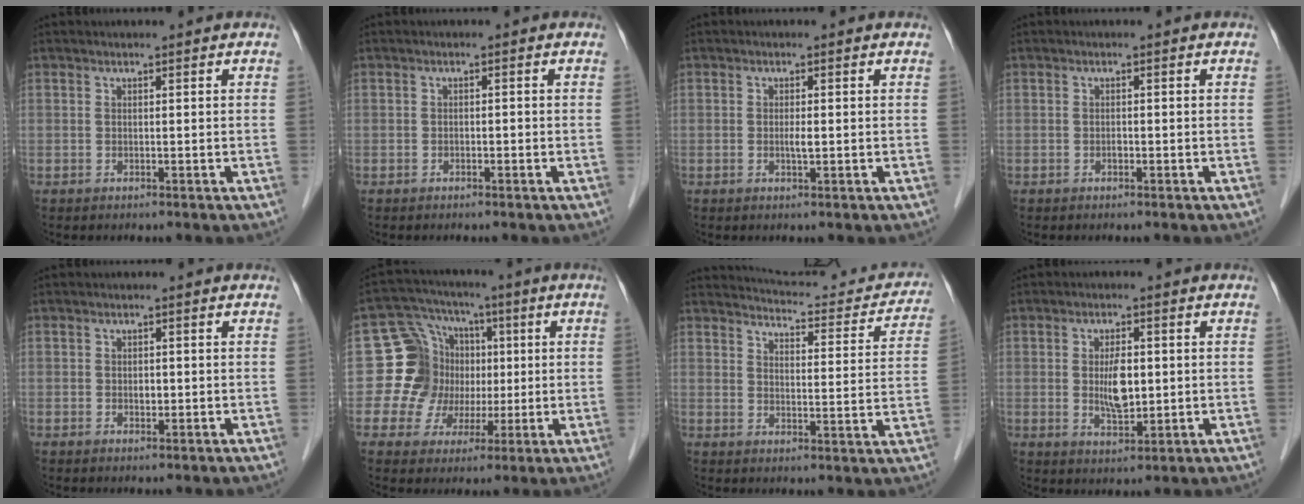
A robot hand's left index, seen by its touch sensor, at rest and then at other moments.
{"total": 0.6, "force": [-0.4, 0.3, 0.3], "torque": [-0.004, 0.000, -0.009]}
{"total": 1.2, "force": [-0.3, 0.3, 1.1], "torque": [-0.022, -0.005, -0.005]}
{"total": 0.6, "force": [-0.5, 0.3, 0.3], "torque": [-0.006, -0.002, -0.008]}
{"total": 1.2, "force": [-0.3, 0.9, 0.8], "torque": [-0.015, -0.002, -0.003]}
{"total": 10.7, "force": [0.0, 10.1, 3.6], "torque": [-0.060, 0.037, 0.008]}
{"total": 16.7, "force": [15.9, 3.5, 3.6], "torque": [-0.028, -0.035, 0.176]}
{"total": 5.3, "force": [0.0, 2.1, 4.8], "torque": [-0.093, -0.005, 0.005]}